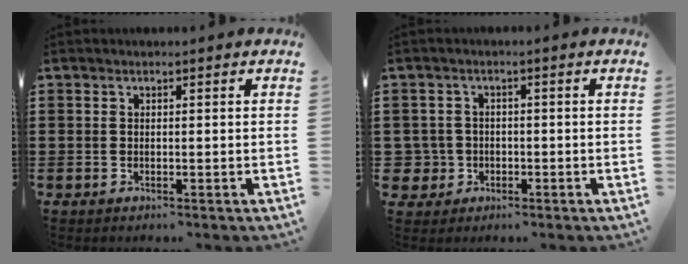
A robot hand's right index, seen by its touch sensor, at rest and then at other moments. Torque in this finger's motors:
{"motor_torque": [0.19, 0.19, 0.45, 0.05]}